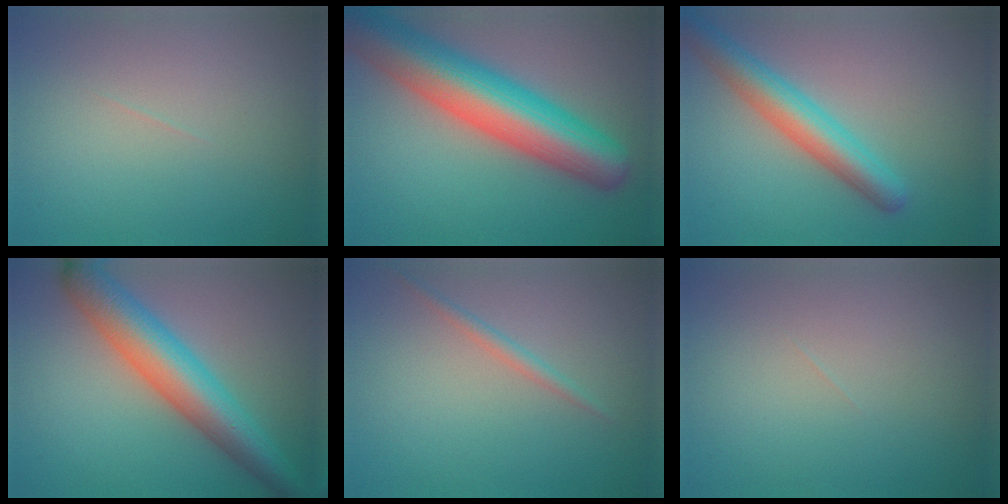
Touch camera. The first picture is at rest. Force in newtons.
{"total": 11.3, "press": 11.3, "slide": 0.5}
{"total": 5.0, "press": 5.0, "slide": 0.3}
{"total": 7.7, "press": 7.7, "slide": 0.2}
{"total": 1.2, "press": 1.2, "slide": 0.0}
{"total": 0.0}